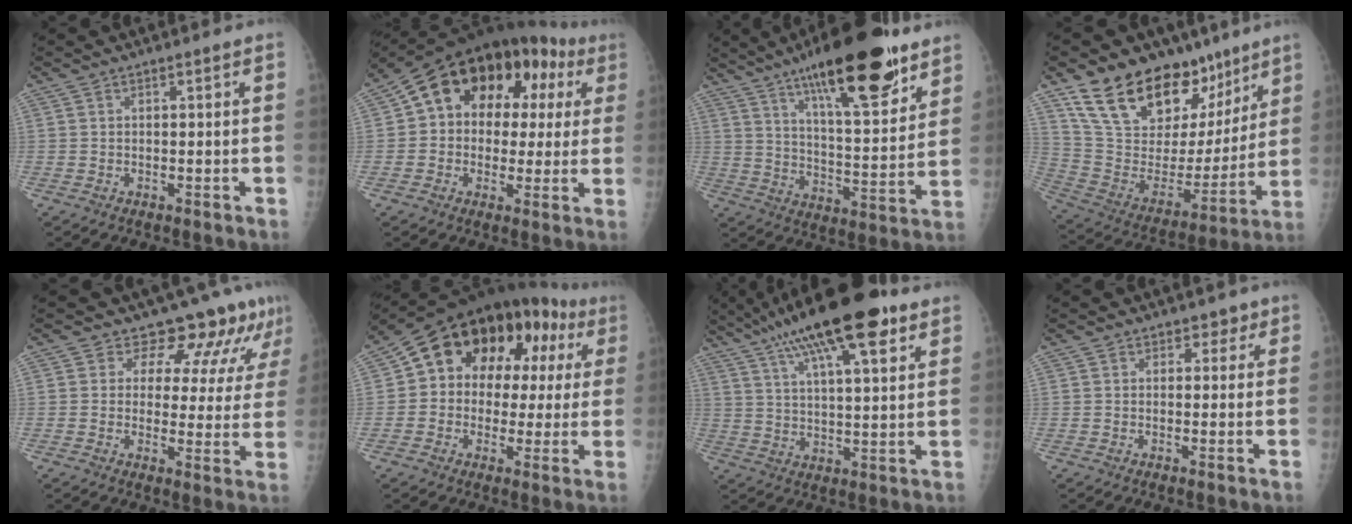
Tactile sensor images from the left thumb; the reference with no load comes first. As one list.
[{"total": 18.3, "force": [4.4, 13.0, 12.1], "torque": [-0.131, 0.046, 0.059]}, {"total": 24.0, "force": [15.1, 6.8, 17.4], "torque": [-0.245, -0.060, 0.239]}, {"total": 26.3, "force": [17.4, 14.4, 13.5], "torque": [-0.177, -0.054, 0.301]}, {"total": 11.0, "force": [9.5, 4.6, 3.1], "torque": [-0.003, -0.055, 0.102]}, {"total": 18.9, "force": [4.9, 13.6, 12.2], "torque": [-0.127, 0.047, 0.067]}, {"total": 20.9, "force": [12.1, 6.0, 15.9], "torque": [-0.264, -0.007, 0.197]}, {"total": 2.3, "force": [1.4, 1.8, 0.4], "torque": [0.020, -0.005, 0.011]}]